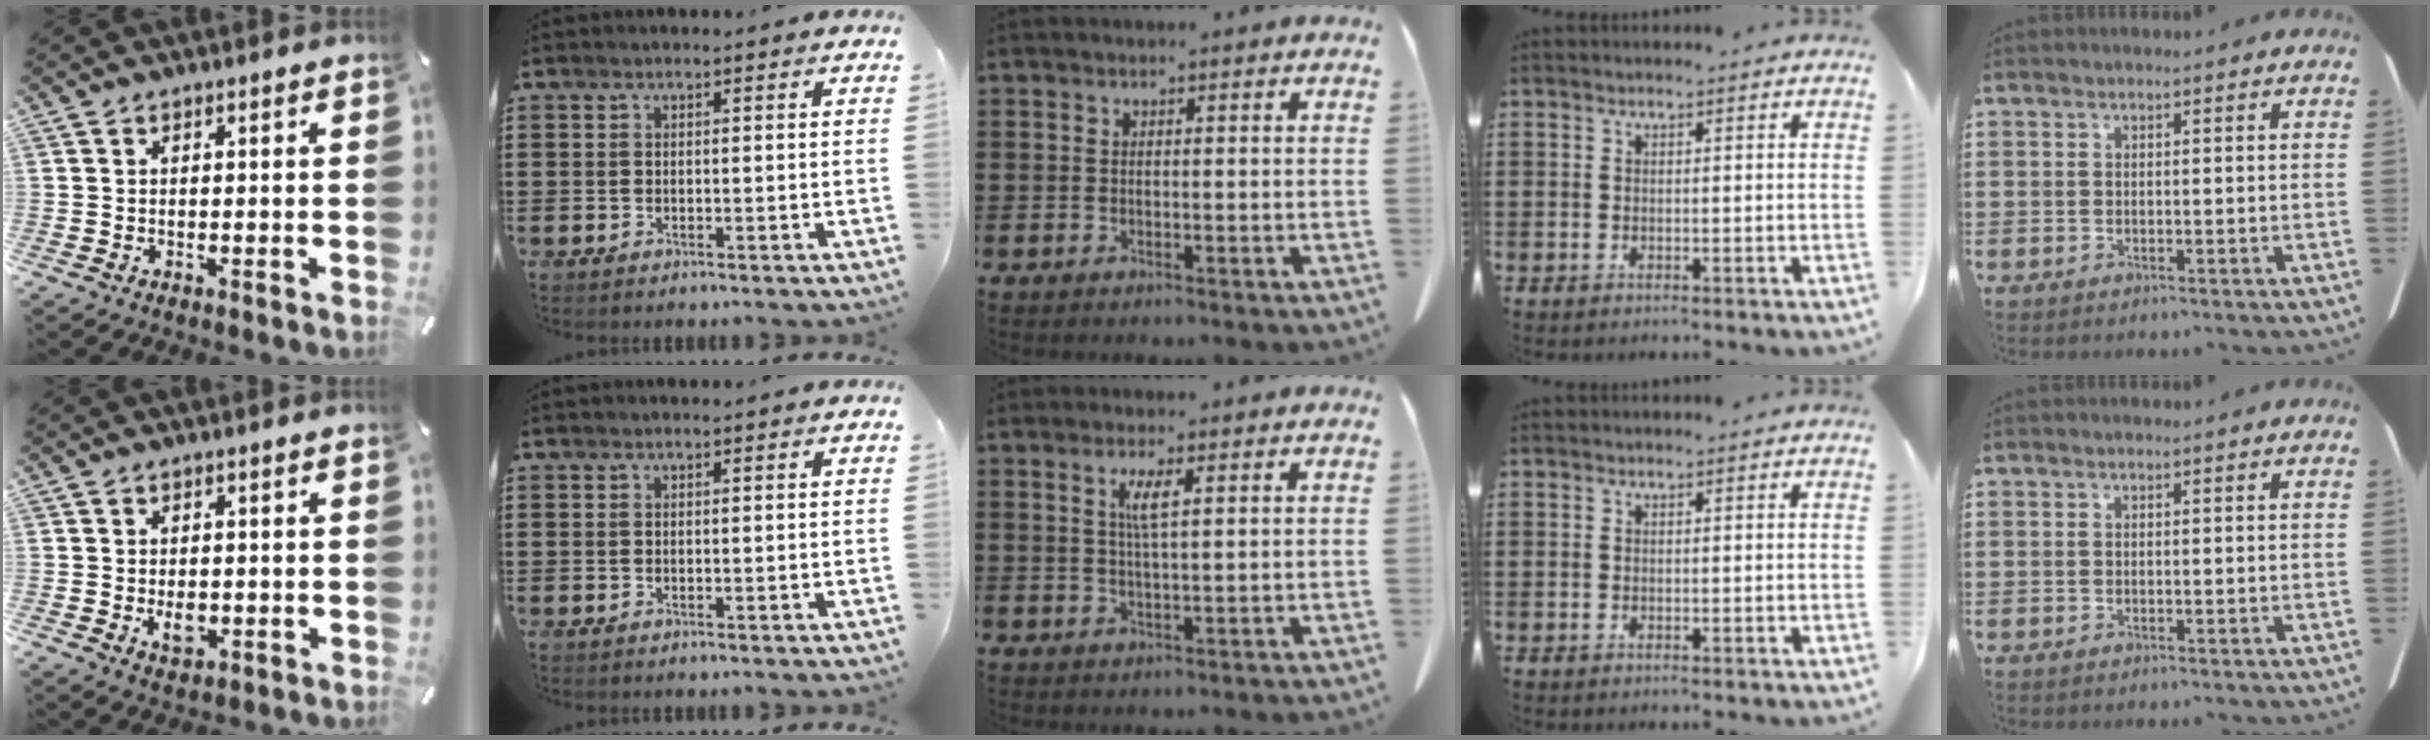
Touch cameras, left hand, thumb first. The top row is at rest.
{"thumb": {"total": 3.5, "force": [-0.4, 2.4, 2.5], "torque": [-0.043, -0.003, -0.009]}, "middle": {"total": 3.2, "force": [1.2, 0.4, 3.0], "torque": [-0.062, 0.002, 0.018]}}